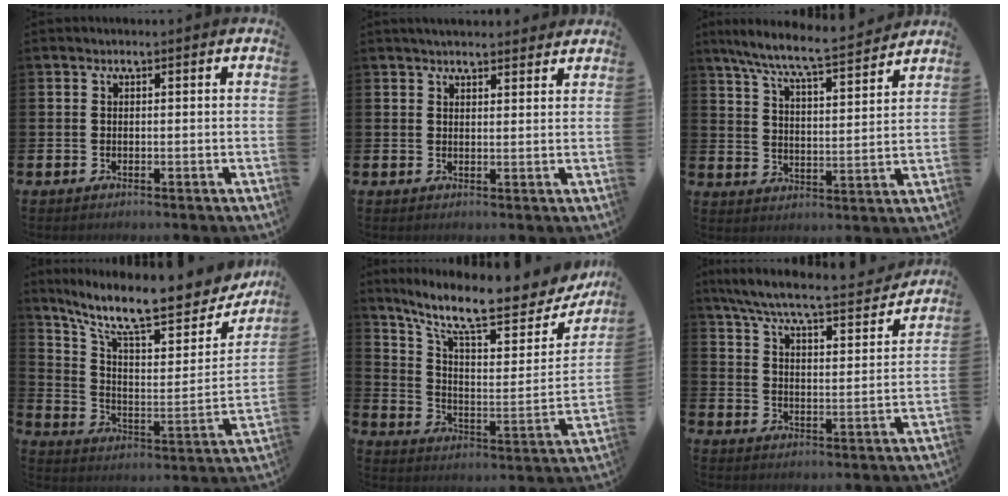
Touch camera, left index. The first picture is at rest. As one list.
[{"total": 3.0, "force": [2.9, 0.5, 0.4], "torque": [-0.004, -0.014, 0.051]}, {"total": 7.9, "force": [7.4, 0.3, 3.0], "torque": [-0.089, -0.049, 0.127]}, {"total": 12.2, "force": [10.0, 2.8, 6.3], "torque": [-0.144, -0.075, 0.166]}, {"total": 11.9, "force": [9.7, 2.7, 6.4], "torque": [-0.143, -0.071, 0.160]}, {"total": 7.1, "force": [6.4, 0.5, 3.1], "torque": [-0.089, -0.046, 0.105]}]